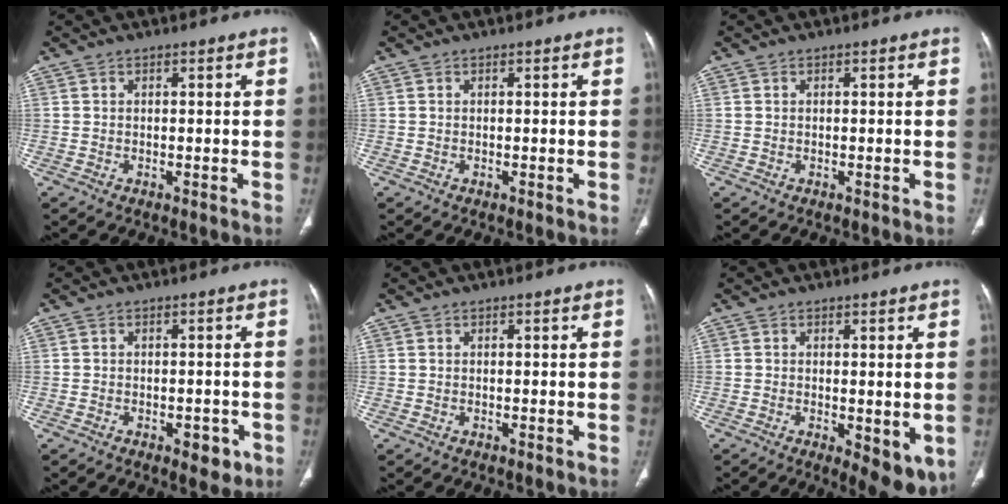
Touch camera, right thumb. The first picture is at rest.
{"total": 0.0}
{"total": 0.0}
{"total": 3.9, "force": [-1.8, 2.2, 2.6], "torque": [-0.016, 0.005, -0.021]}
{"total": 0.0}
{"total": 7.7, "force": [-1.7, 2.9, 6.9], "torque": [-0.087, -0.021, -0.018]}